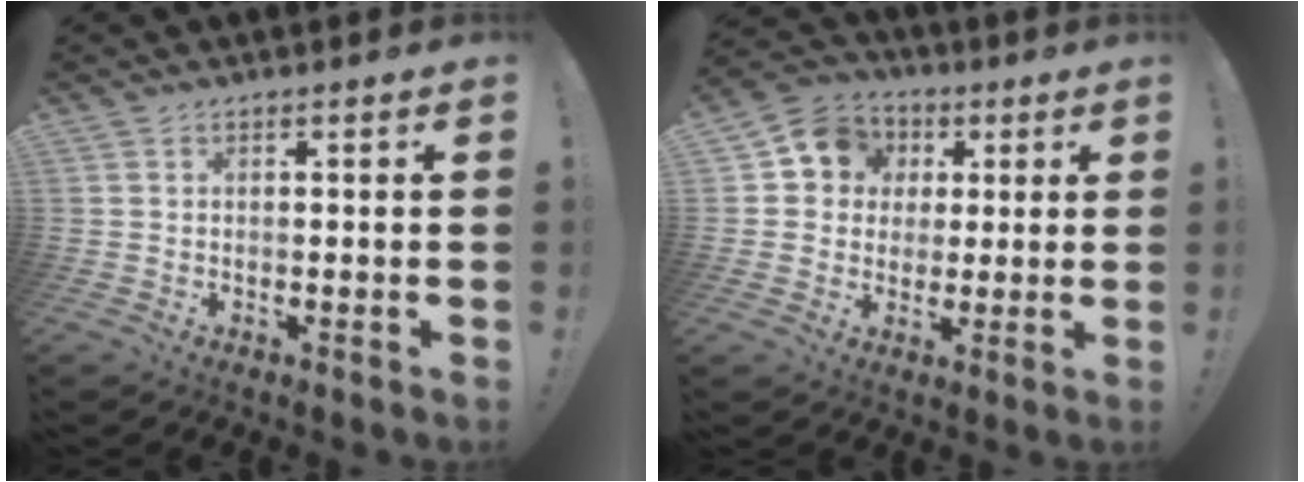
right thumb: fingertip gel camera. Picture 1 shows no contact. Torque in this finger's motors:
{"motor_torque": [-0.32, 0.59, -0.04, -0.08, 0.15]}